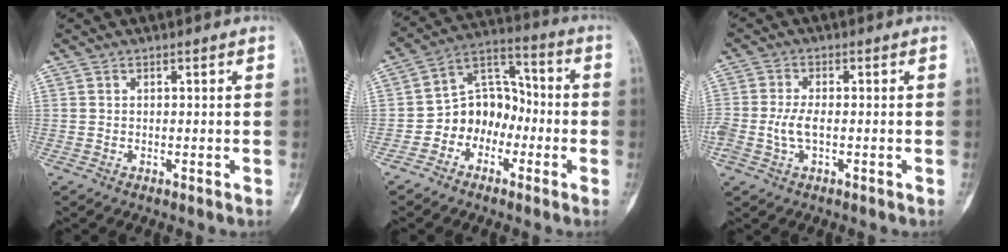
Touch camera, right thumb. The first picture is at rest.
{"total": 10.7, "force": [-3.2, 8.5, 5.6], "torque": [-0.053, 0.058, -0.070]}
{"total": 4.2, "force": [-0.7, 2.0, 3.6], "torque": [-0.088, 0.008, -0.014]}